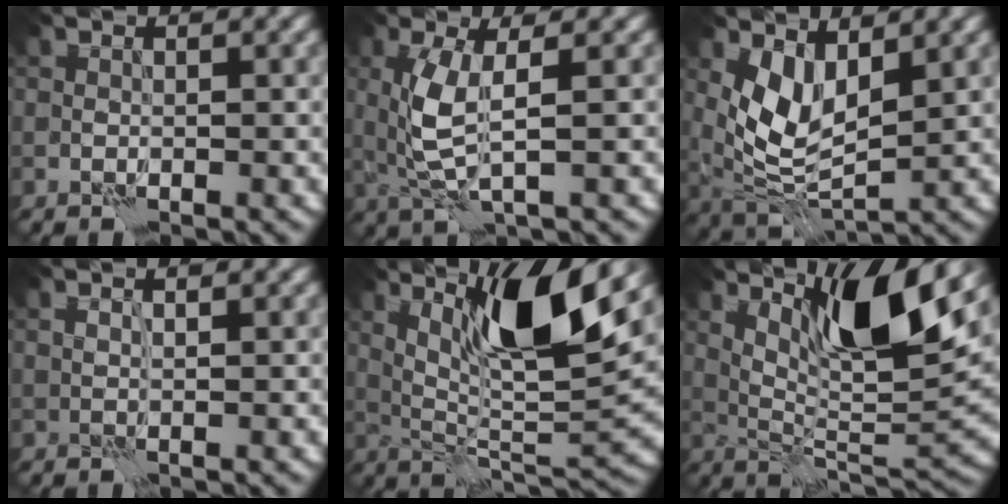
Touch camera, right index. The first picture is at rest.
{"total": 3.3, "force": [1.1, 0.3, 3.1], "torque": [-0.080, -0.005, 0.027]}
{"total": 4.4, "force": [2.4, 1.8, 3.3], "torque": [-0.073, -0.014, 0.057]}
{"total": 1.2, "force": [1.0, -0.6, -0.2], "torque": [0.004, 0.000, 0.019]}
{"total": 9.3, "force": [5.0, 1.1, 7.8], "torque": [-0.122, -0.012, 0.096]}
{"total": 8.8, "force": [5.3, 1.1, 6.9], "torque": [-0.111, -0.010, 0.101]}